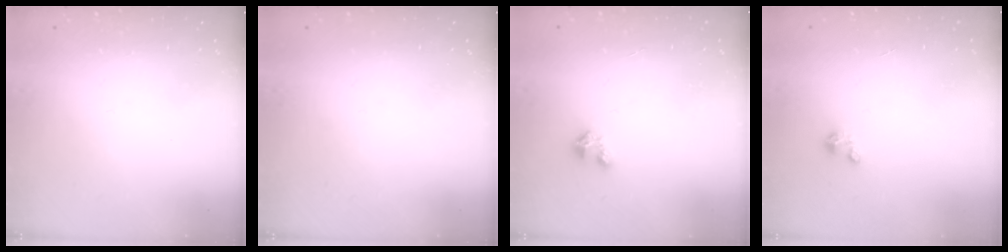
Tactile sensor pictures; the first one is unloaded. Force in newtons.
{"total": 0.0}
{"total": 1.6, "press": 1.6, "slide": 0.2}
{"total": 0.8, "press": 0.7, "slide": 0.3}